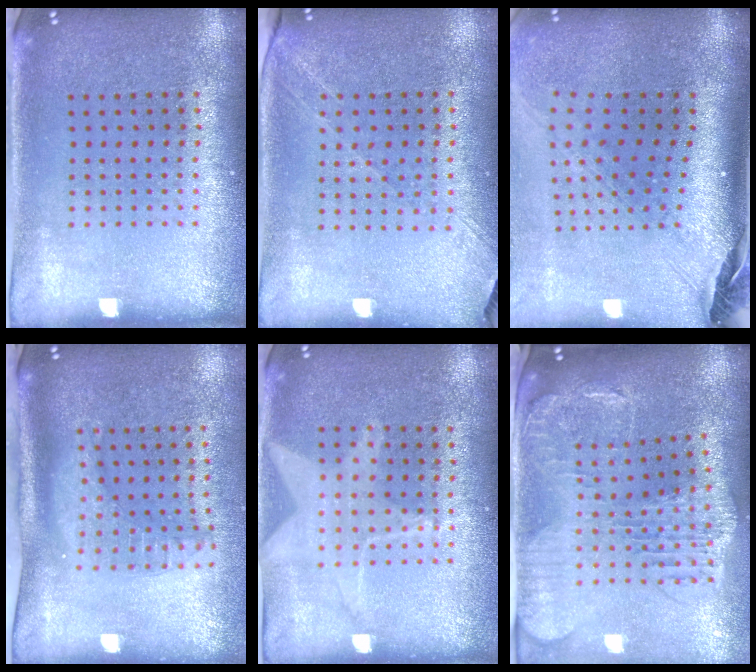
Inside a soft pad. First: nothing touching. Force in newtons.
{"total": 1.5, "press": 1.3, "slide": 0.8}
{"total": 2.9, "press": 2.1, "slide": 2.0}
{"total": 2.0, "press": 1.6, "slide": 1.3}
{"total": 1.4, "press": 1.4, "slide": 0.4}
{"total": 2.2, "press": 2.0, "slide": 1.0}